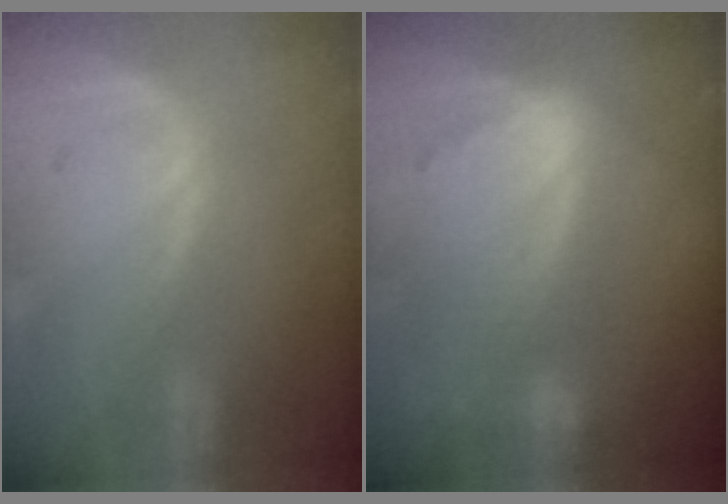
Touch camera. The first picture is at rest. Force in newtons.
{"total": 9.4, "press": 8.2, "slide": 4.7}